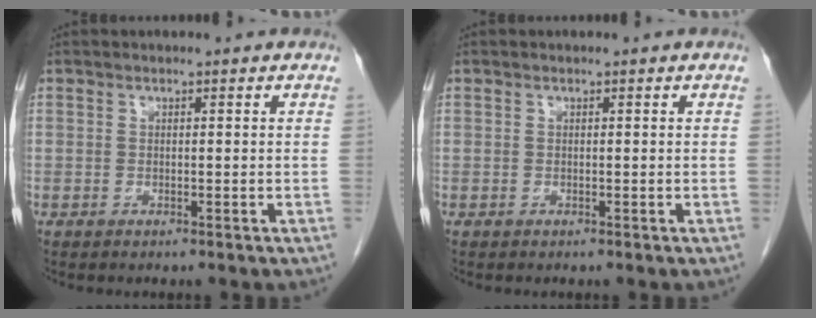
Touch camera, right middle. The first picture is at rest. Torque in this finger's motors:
{"motor_torque": [-0.16, -0.16, 0.00, -0.01]}